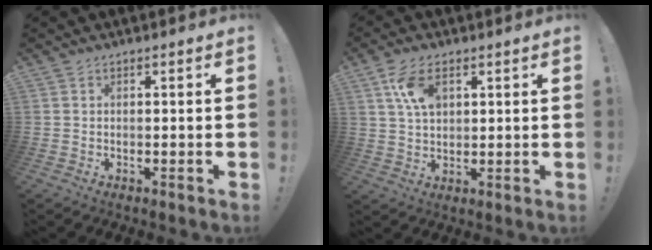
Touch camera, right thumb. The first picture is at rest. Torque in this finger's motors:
{"motor_torque": [0.08, 0.10, 0.28, -0.09, 0.03]}